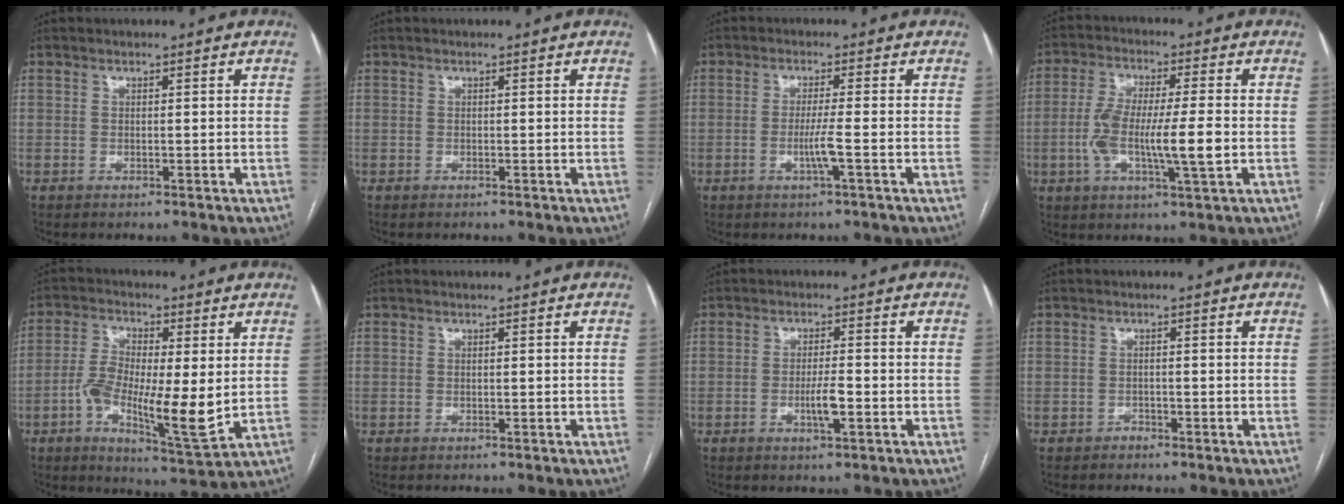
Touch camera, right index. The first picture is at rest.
{"total": 0.0}
{"total": 3.4, "force": [-1.0, -0.6, 3.2], "torque": [-0.062, -0.005, -0.021]}
{"total": 10.9, "force": [-1.7, 1.3, 10.7], "torque": [-0.205, 0.003, -0.033]}
{"total": 12.6, "force": [-1.3, 3.0, 12.1], "torque": [-0.222, -0.011, -0.023]}
{"total": 0.0}
{"total": 3.7, "force": [-1.2, 0.4, 3.5], "torque": [-0.066, -0.003, -0.020]}
{"total": 0.8, "force": [-0.7, 0.5, 0.0], "torque": [0.002, 0.002, -0.015]}